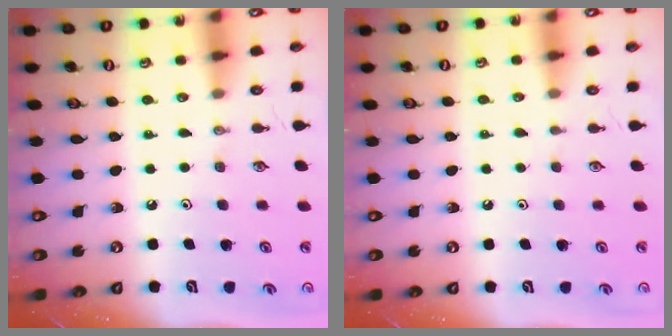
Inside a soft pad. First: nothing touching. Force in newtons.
{"total": 0.6, "press": 0.6, "slide": 0.1}